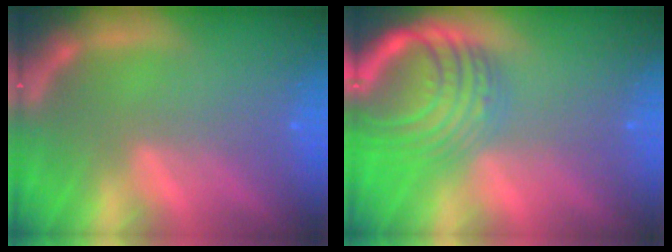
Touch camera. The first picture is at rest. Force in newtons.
{"total": 10.0}